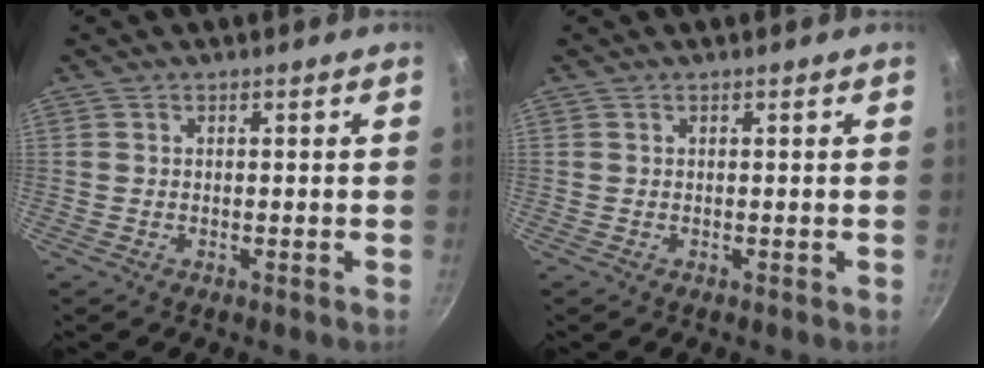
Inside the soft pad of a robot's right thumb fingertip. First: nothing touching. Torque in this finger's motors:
{"motor_torque": [0.00, 0.00, -0.03, 0.04, 0.00]}